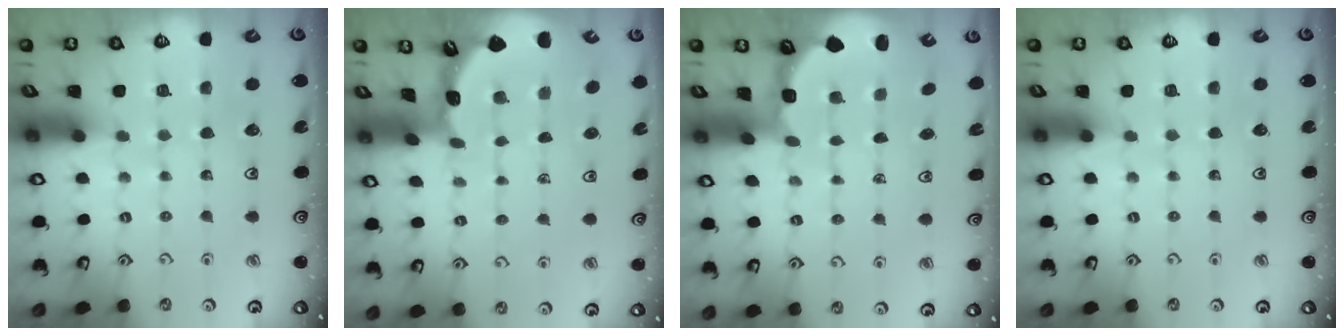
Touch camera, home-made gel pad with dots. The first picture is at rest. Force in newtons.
{"total": 1.7, "press": 1.7, "slide": 0.1}
{"total": 2.7, "press": 2.1, "slide": 1.7}
{"total": 0.0}